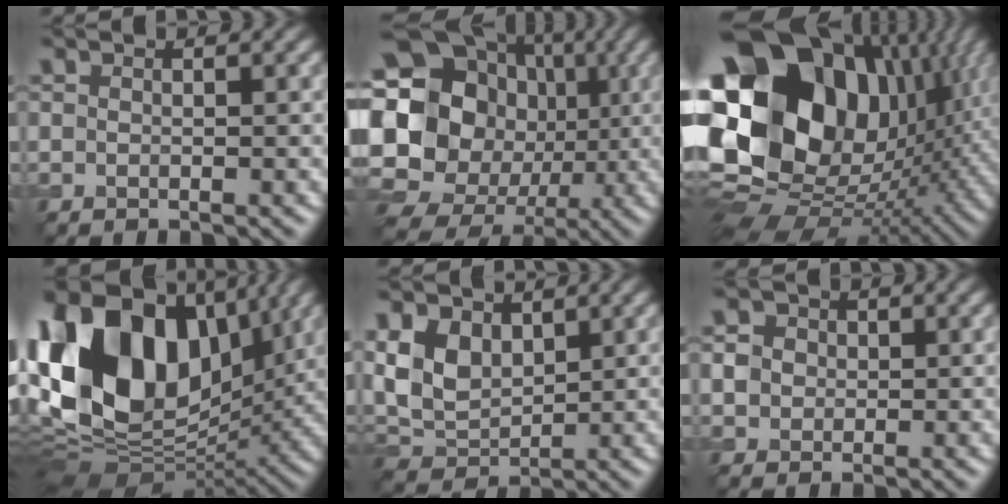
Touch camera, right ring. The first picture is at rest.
{"total": 21.7, "force": [-0.7, 19.5, 9.4], "torque": [-0.192, 0.010, -0.045]}
{"total": 23.0, "force": [4.6, 17.1, 14.6], "torque": [-0.297, -0.017, 0.081]}
{"total": 18.0, "force": [4.8, 12.1, 12.4], "torque": [-0.261, 0.024, 0.072]}
{"total": 6.2, "force": [2.1, 4.3, 4.0], "torque": [-0.095, -0.003, 0.038]}
{"total": 2.3, "force": [0.4, 2.1, 0.8], "torque": [-0.017, 0.000, 0.014]}